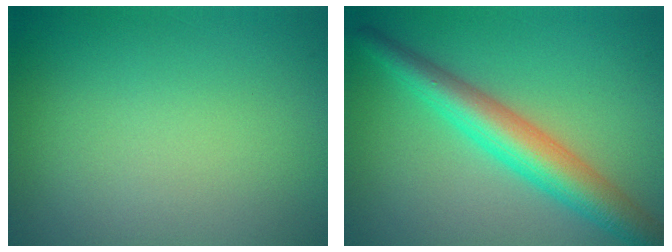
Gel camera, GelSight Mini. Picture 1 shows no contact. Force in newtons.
{"total": 5.8, "press": 5.8, "slide": 0.0}